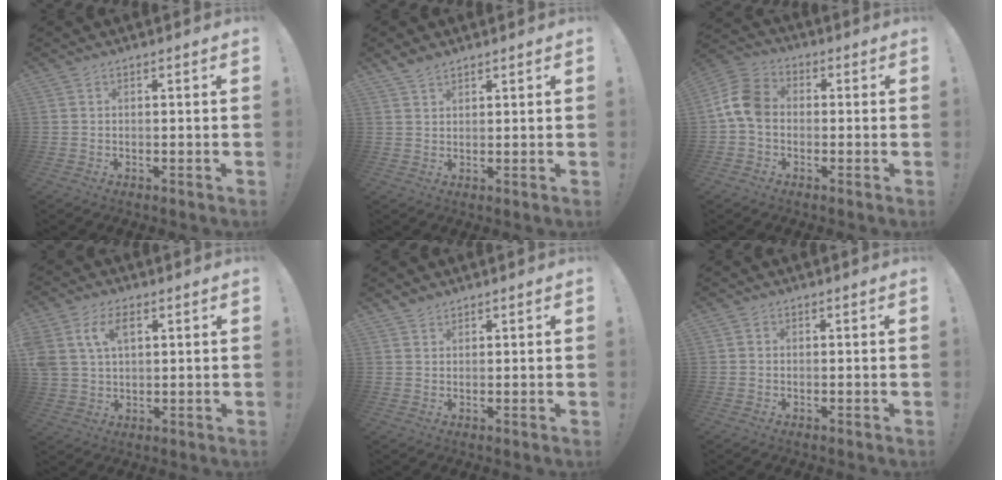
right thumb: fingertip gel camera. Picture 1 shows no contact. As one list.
[{"total": 3.2, "force": [2.6, 1.4, 1.2], "torque": [-0.012, -0.016, 0.048]}, {"total": 10.8, "force": [-0.6, 8.0, 7.2], "torque": [-0.145, 0.023, -0.005]}, {"total": 9.0, "force": [3.5, 6.2, 5.6], "torque": [-0.119, 0.003, 0.067]}, {"total": 1.8, "force": [1.6, 0.8, 0.3], "torque": [0.007, -0.012, 0.028]}, {"total": 0.8, "force": [-0.1, 0.8, 0.1], "torque": [-0.005, 0.005, -0.001]}]